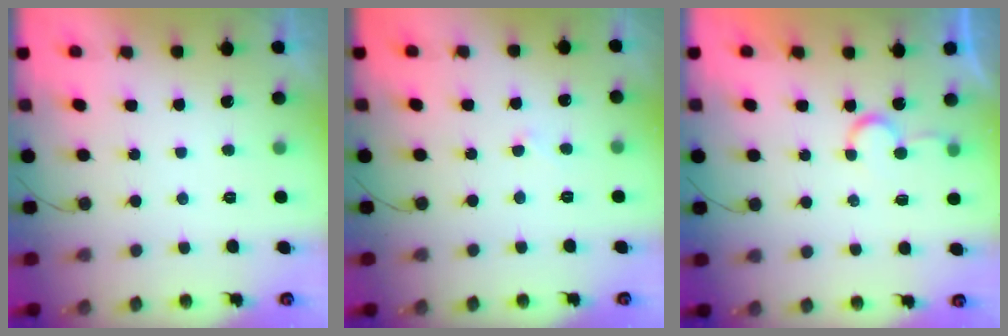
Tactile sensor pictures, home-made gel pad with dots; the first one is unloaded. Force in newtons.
{"total": 2.9, "press": 2.9, "slide": 0.3}
{"total": 5.3, "press": 5.2, "slide": 0.3}